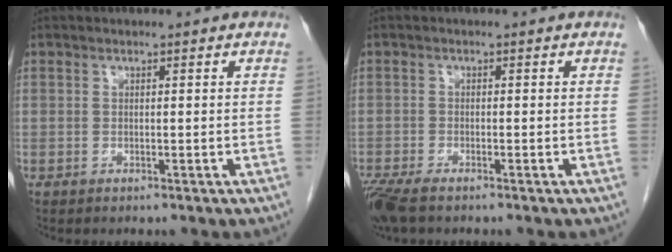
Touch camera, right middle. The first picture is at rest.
{"total": 4.7, "force": [-3.6, 1.1, 2.8], "torque": [-0.060, -0.014, -0.066]}